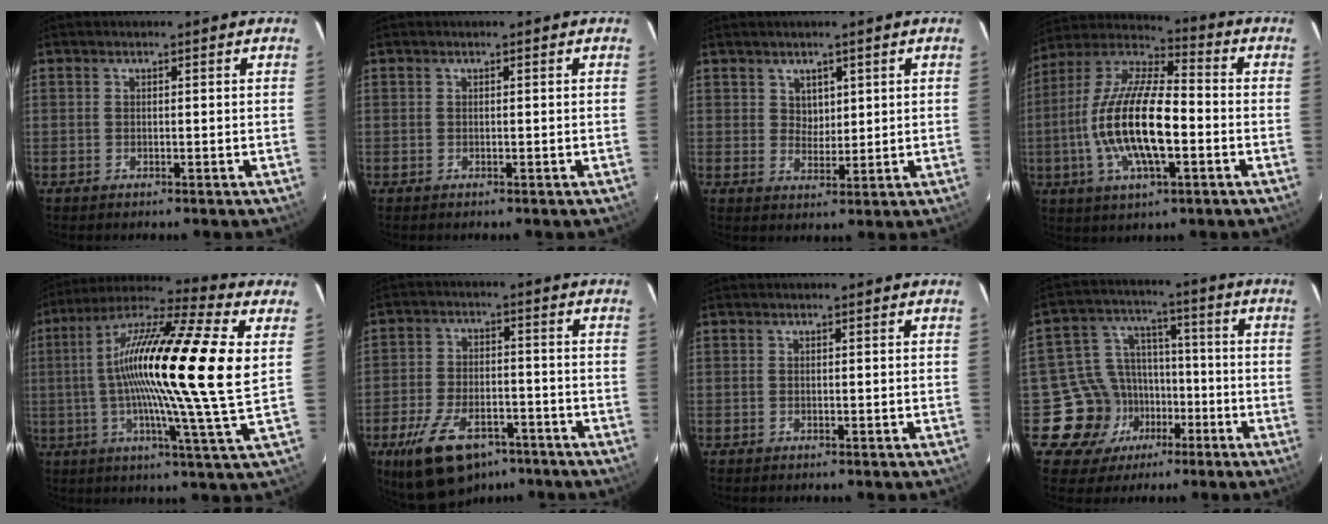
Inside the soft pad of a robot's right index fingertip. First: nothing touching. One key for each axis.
{"total": 0.0}
{"total": 3.2, "fx": 1.7, "fy": 2.6, "fz": 0.8, "tx": -0.007, "ty": 0.002, "tz": 0.033}
{"total": 18.3, "fx": -3.6, "fy": 6.3, "fz": 16.8, "tx": -0.333, "ty": -0.003, "tz": -0.072}
{"total": 22.7, "fx": 3.4, "fy": 0.3, "fz": 22.4, "tx": -0.380, "ty": 0.016, "tz": 0.028}
{"total": 15.0, "fx": -9.6, "fy": 7.6, "fz": 8.8, "tx": -0.186, "ty": -0.012, "tz": -0.158}
{"total": 0.0}
{"total": 12.2, "fx": -5.5, "fy": 10.6, "fz": 2.2, "tx": -0.061, "ty": 0.046, "tz": -0.075}